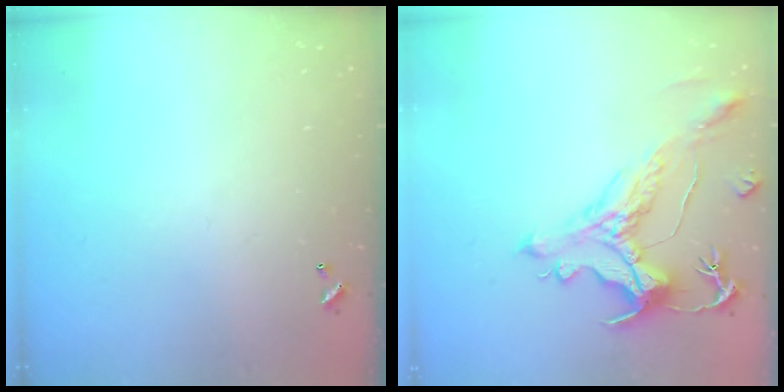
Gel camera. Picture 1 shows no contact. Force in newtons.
{"total": 2.2, "press": 1.7, "slide": 1.4}